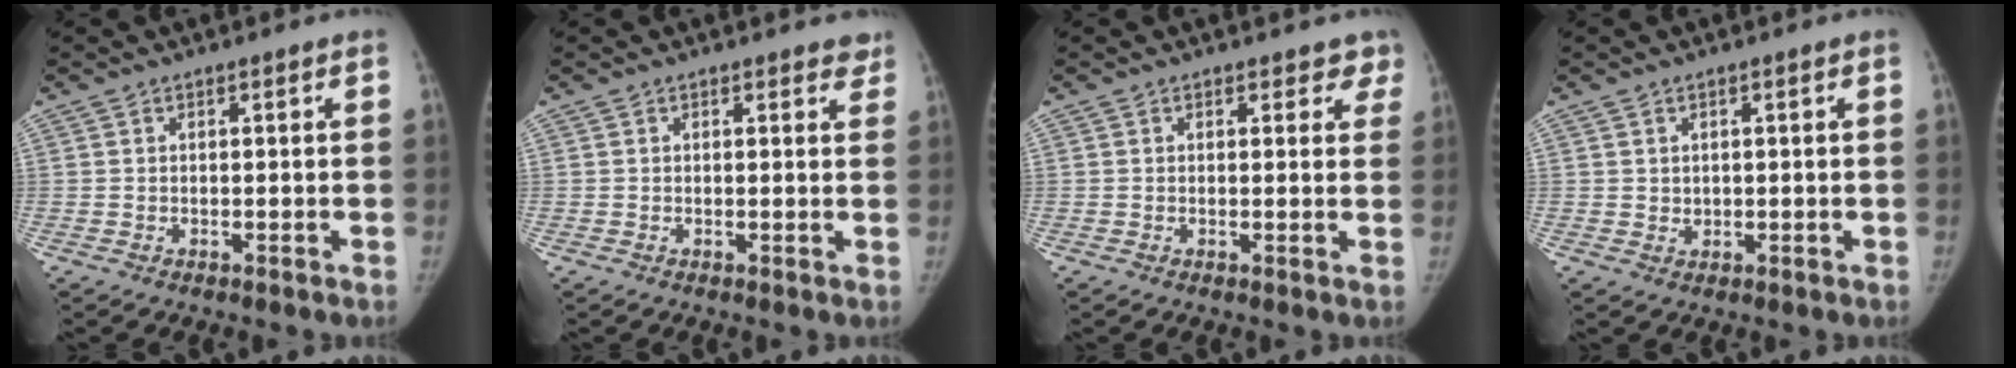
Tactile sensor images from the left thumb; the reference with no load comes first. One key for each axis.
{"total": 2.4, "fx": 2.0, "fy": 1.2, "fz": 0.6, "tx": 0.020, "ty": -0.008, "tz": 0.009}
{"total": 3.7, "fx": 2.9, "fy": 2.0, "fz": 0.9, "tx": 0.033, "ty": -0.011, "tz": 0.019}
{"total": 1.2, "fx": 0.4, "fy": 1.1, "fz": 0.3, "tx": 0.003, "ty": -0.002, "tz": 0.008}